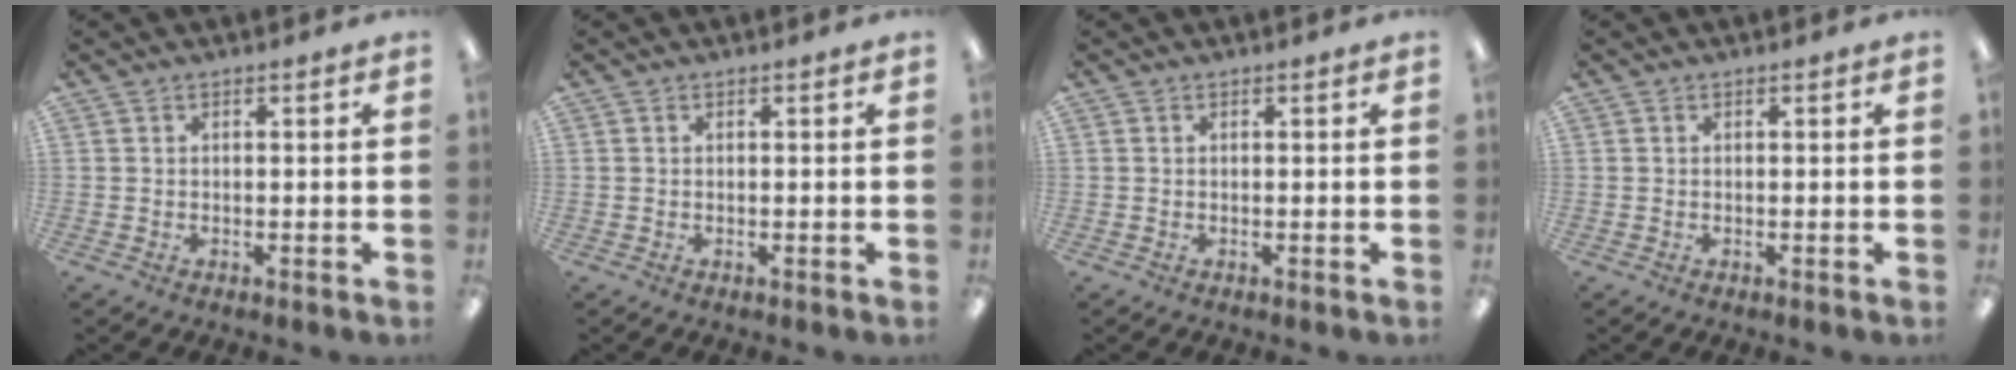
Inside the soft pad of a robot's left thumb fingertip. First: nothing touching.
{"total": 0.0}
{"total": 0.0}
{"total": 0.0}